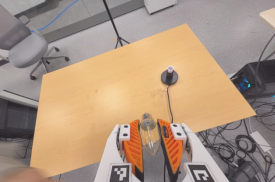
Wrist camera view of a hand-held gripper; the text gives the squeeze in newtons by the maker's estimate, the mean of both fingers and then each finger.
{"total": 21.5, "left": 23.6, "right": 19.4}